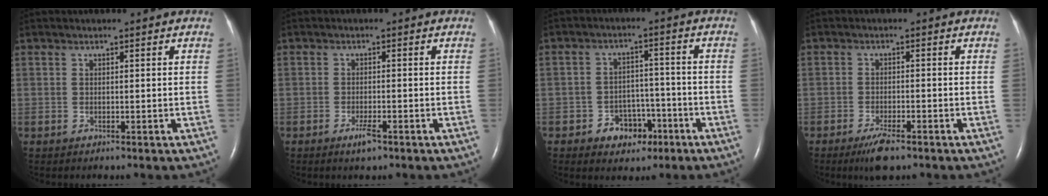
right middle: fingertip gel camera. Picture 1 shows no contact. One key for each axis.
{"total": 2.2, "fx": -1.4, "fy": 0.4, "fz": 1.6, "tx": -0.034, "ty": -0.002, "tz": -0.024}
{"total": 5.7, "fx": -3.1, "fy": 4.0, "fz": 2.6, "tx": -0.038, "ty": 0.017, "tz": -0.040}
{"total": 4.1, "fx": -2.8, "fy": 0.8, "fz": 2.8, "tx": -0.059, "ty": -0.007, "tz": -0.047}